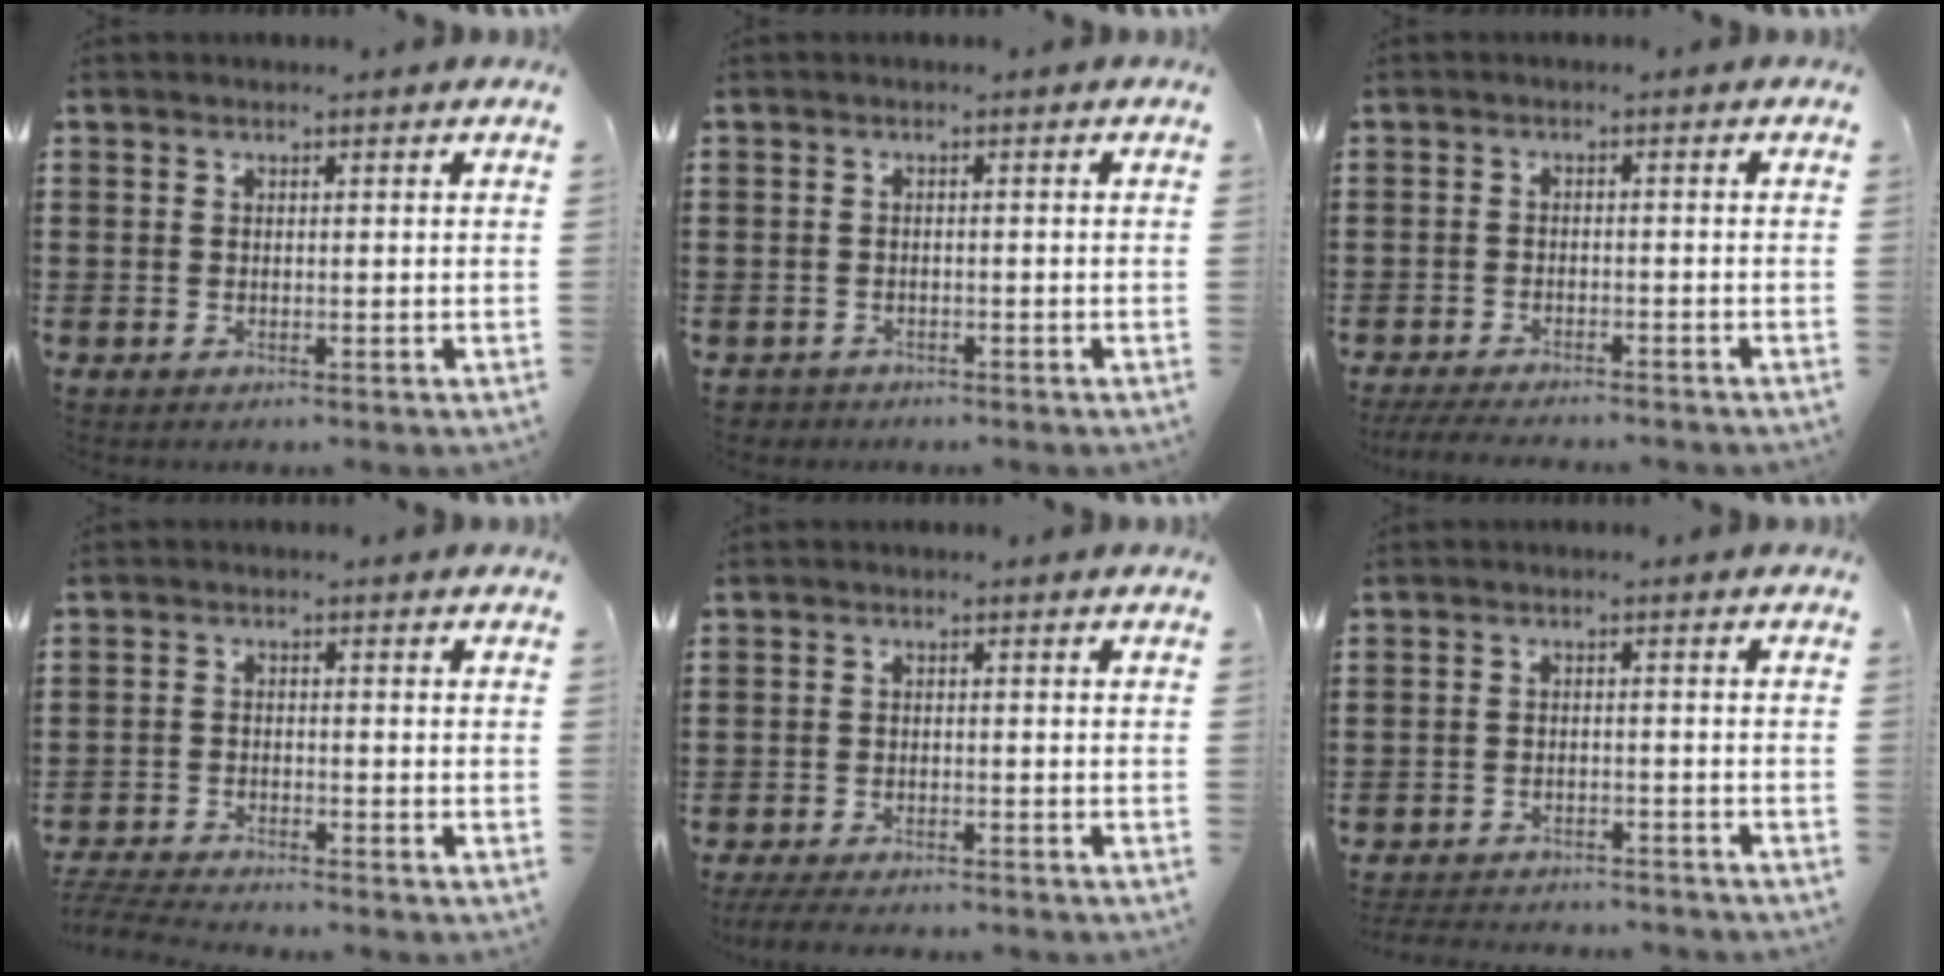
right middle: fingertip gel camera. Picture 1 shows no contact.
{"total": 1.0, "force": [-0.9, 0.5, -0.1], "torque": [-0.002, 0.001, -0.021]}
{"total": 2.9, "force": [-2.8, 0.1, 0.6], "torque": [-0.019, -0.003, -0.058]}
{"total": 3.7, "force": [-3.6, 0.0, 0.6], "torque": [-0.025, -0.007, -0.079]}
{"total": 2.6, "force": [-2.6, 0.3, 0.6], "torque": [-0.019, -0.002, -0.055]}
{"total": 3.0, "force": [-3.0, 0.2, 0.1], "torque": [-0.005, -0.001, -0.062]}